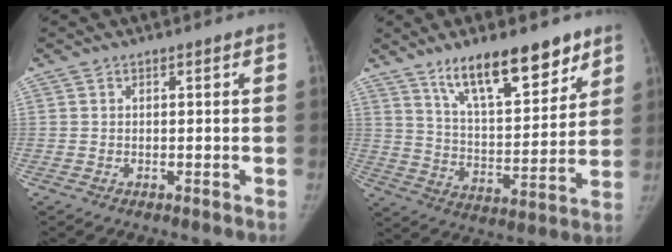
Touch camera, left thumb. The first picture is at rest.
{"total": 17.3, "force": [11.6, 5.8, 11.4], "torque": [-0.144, -0.067, 0.201]}